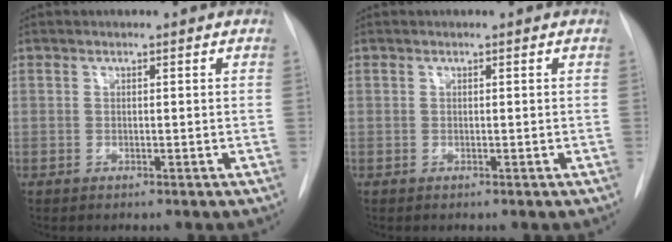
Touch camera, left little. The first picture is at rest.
{"total": 0.0}